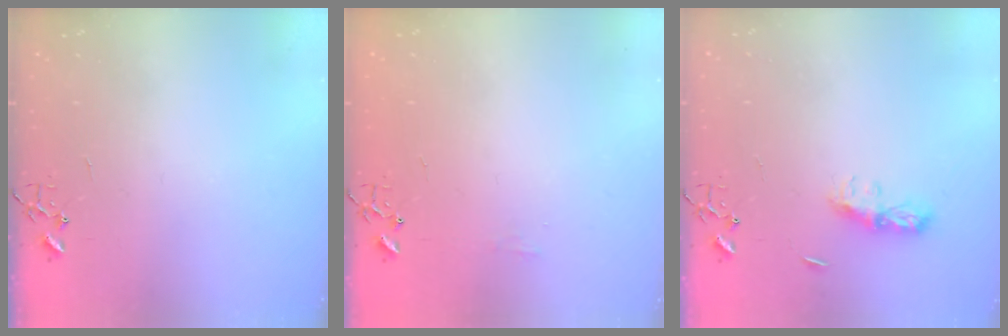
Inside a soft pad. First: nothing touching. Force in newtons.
{"total": 4.5, "press": 4.4, "slide": 0.7}
{"total": 7.4, "press": 7.4, "slide": 0.4}